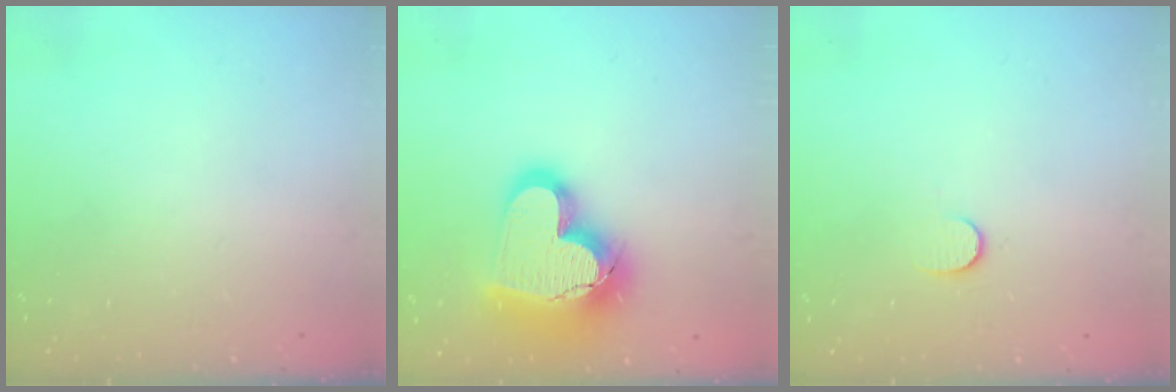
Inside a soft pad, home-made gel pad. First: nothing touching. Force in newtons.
{"total": 21.8, "press": 21.7, "slide": 1.8}
{"total": 6.3, "press": 6.3, "slide": 0.5}